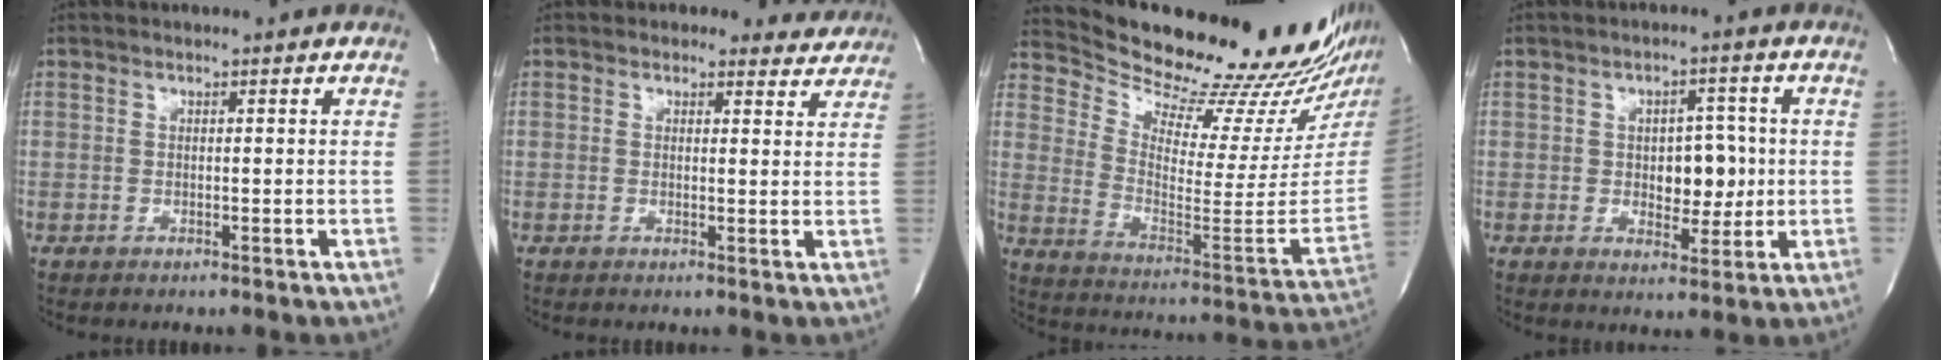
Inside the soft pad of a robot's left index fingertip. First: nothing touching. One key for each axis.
{"total": 4.5, "fx": 3.8, "fy": 2.3, "fz": -0.5, "tx": 0.030, "ty": -0.010, "tz": 0.017}
{"total": 26.4, "fx": 23.5, "fy": 2.0, "fz": 12.0, "tx": -0.185, "ty": -0.108, "tz": 0.319}
{"total": 5.4, "fx": -0.3, "fy": 3.3, "fz": 4.3, "tx": -0.048, "ty": 0.005, "tz": -0.001}